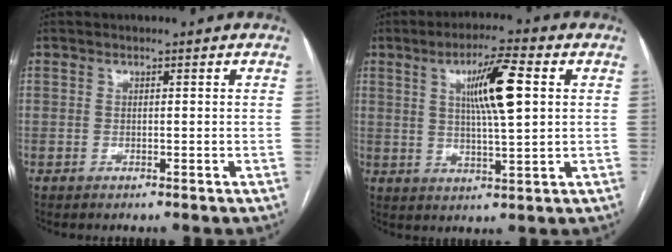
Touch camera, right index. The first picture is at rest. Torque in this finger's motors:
{"motor_torque": [0.42, 0.02, 0.30, 0.09]}